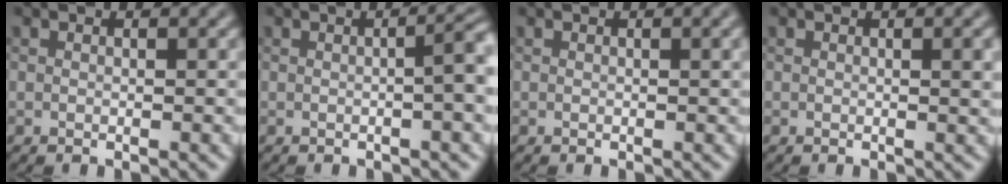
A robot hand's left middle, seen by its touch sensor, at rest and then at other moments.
{"total": 4.1, "force": [0.0, 1.2, 3.9], "torque": [-0.042, 0.017, -0.005]}
{"total": 0.7, "force": [0.2, 0.1, 0.7], "torque": [-0.009, 0.003, 0.001]}
{"total": 1.8, "force": [0.3, 0.4, 1.7], "torque": [-0.019, 0.001, 0.002]}